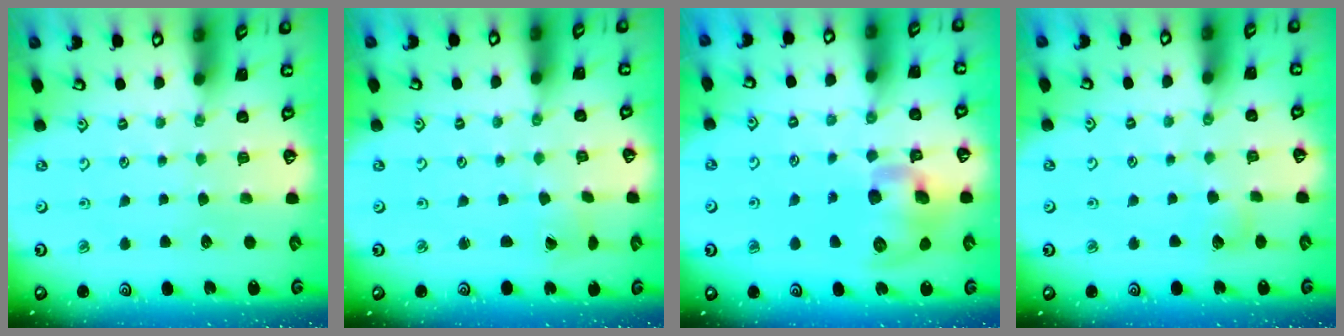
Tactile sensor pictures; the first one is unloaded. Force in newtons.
{"total": 0.6, "press": 0.6, "slide": 0.0}
{"total": 12.3, "press": 12.1, "slide": 2.0}
{"total": 4.2, "press": 4.1, "slide": 0.6}